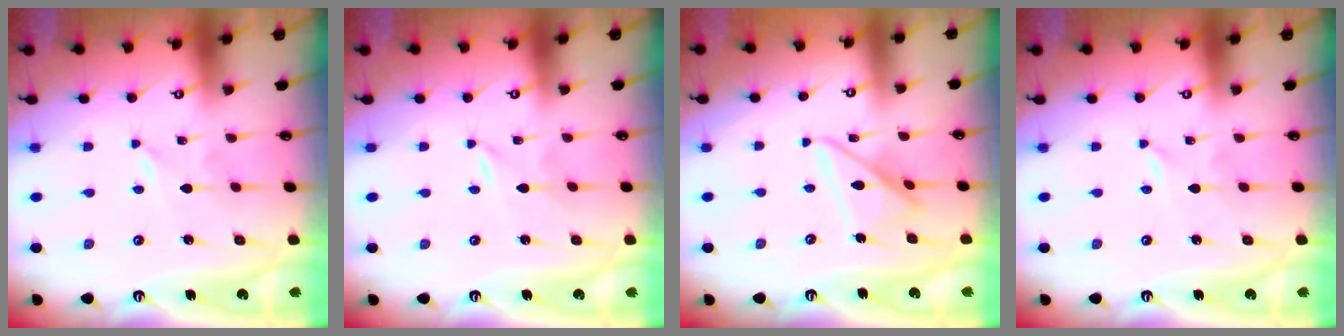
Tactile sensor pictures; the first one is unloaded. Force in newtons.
{"total": 0.0}
{"total": 11.8, "press": 11.7, "slide": 1.2}
{"total": 0.0}